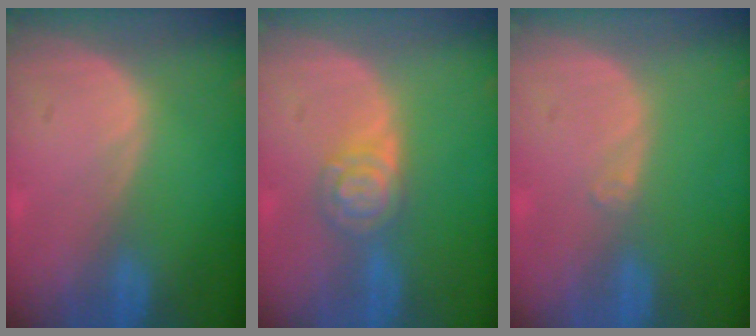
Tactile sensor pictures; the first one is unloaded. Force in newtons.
{"total": 4.8, "press": 4.8, "slide": 0.2}
{"total": 0.9, "press": 0.7, "slide": 0.6}